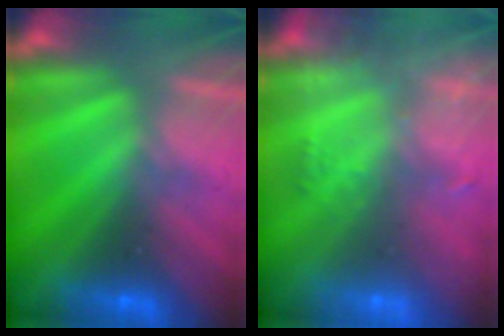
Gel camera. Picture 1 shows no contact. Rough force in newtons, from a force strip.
{"total": 9.6}